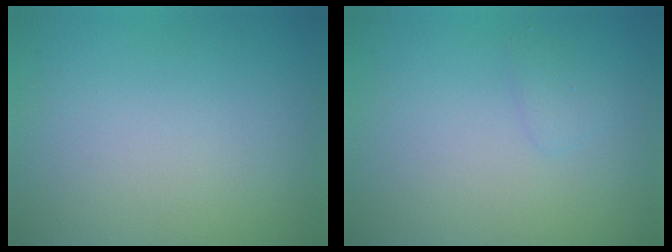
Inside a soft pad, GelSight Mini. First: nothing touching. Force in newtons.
{"total": 0.8, "press": 0.8, "slide": 0.0}